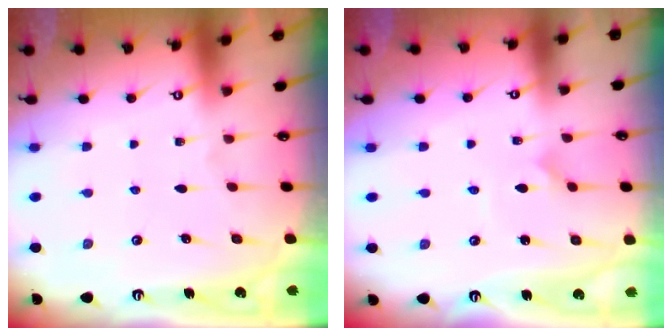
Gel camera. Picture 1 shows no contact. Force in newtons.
{"total": 1.5, "press": 1.5, "slide": 0.1}